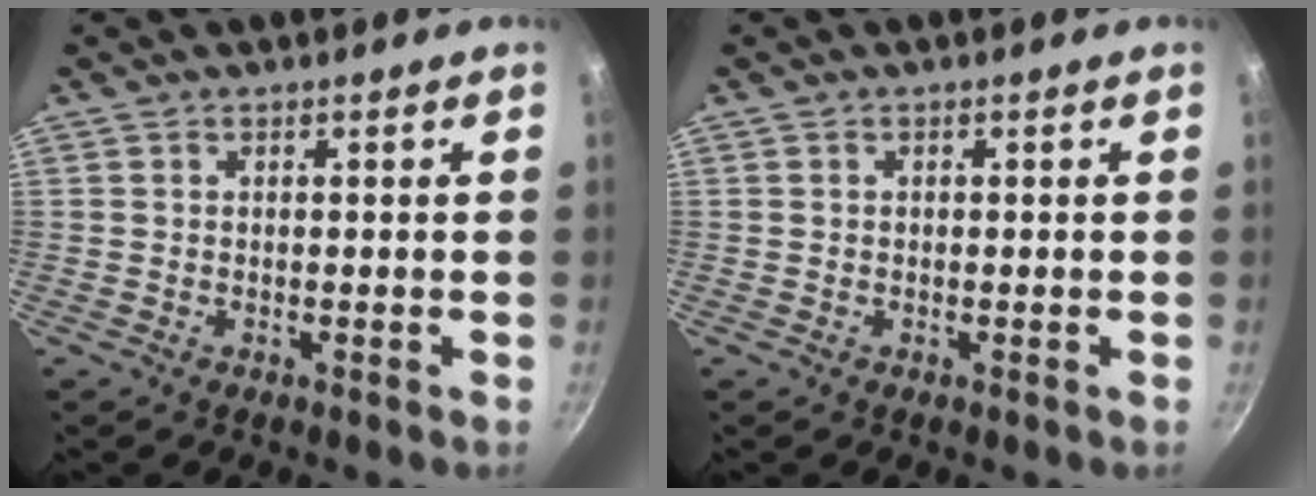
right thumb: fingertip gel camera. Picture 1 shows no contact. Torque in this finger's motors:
{"motor_torque": [-0.54, 0.18, -0.28, 0.45, -0.03]}